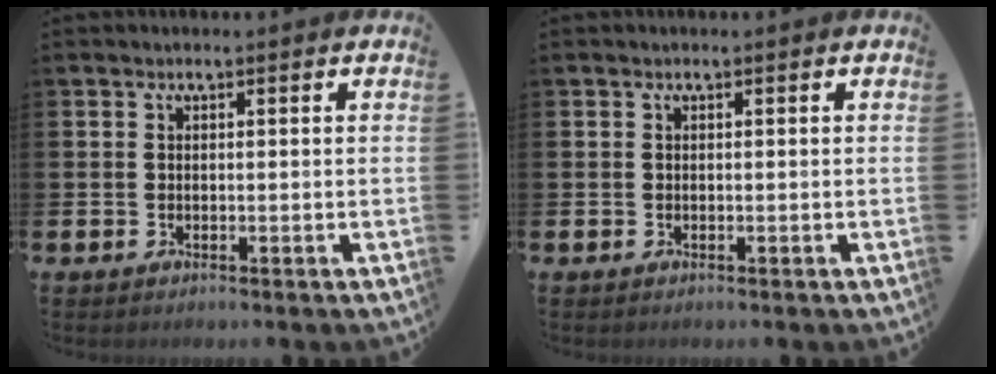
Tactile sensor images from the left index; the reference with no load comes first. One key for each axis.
{"total": 0.0}